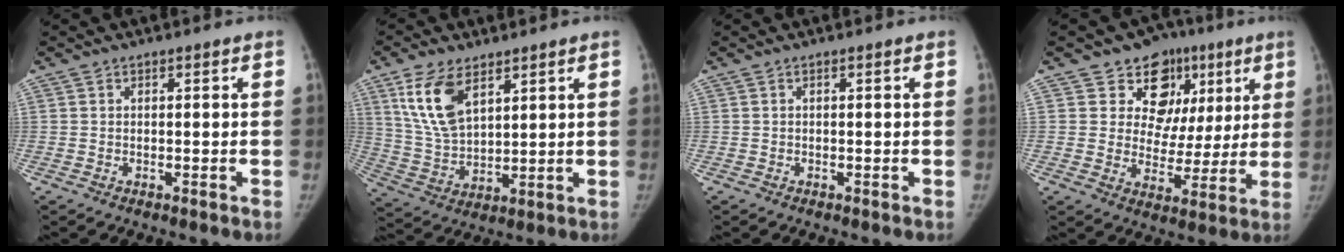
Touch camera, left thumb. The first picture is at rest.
{"total": 11.8, "force": [6.3, 6.2, 7.9], "torque": [-0.142, -0.024, 0.134]}
{"total": 0.0}
{"total": 13.7, "force": [6.8, 11.1, 4.4], "torque": [0.002, -0.006, 0.094]}